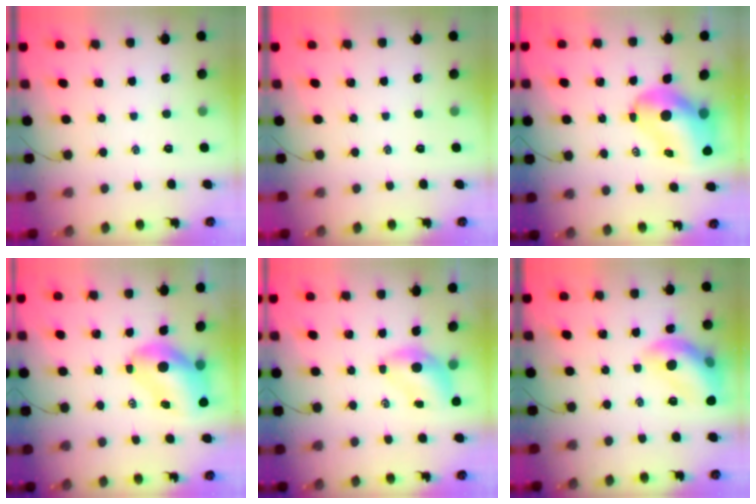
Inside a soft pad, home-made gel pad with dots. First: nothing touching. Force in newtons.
{"total": 0.0}
{"total": 10.8, "press": 10.3, "slide": 3.1}
{"total": 8.7, "press": 8.3, "slide": 2.5}
{"total": 5.7, "press": 5.6, "slide": 0.9}
{"total": 13.6, "press": 13.6, "slide": 0.9}